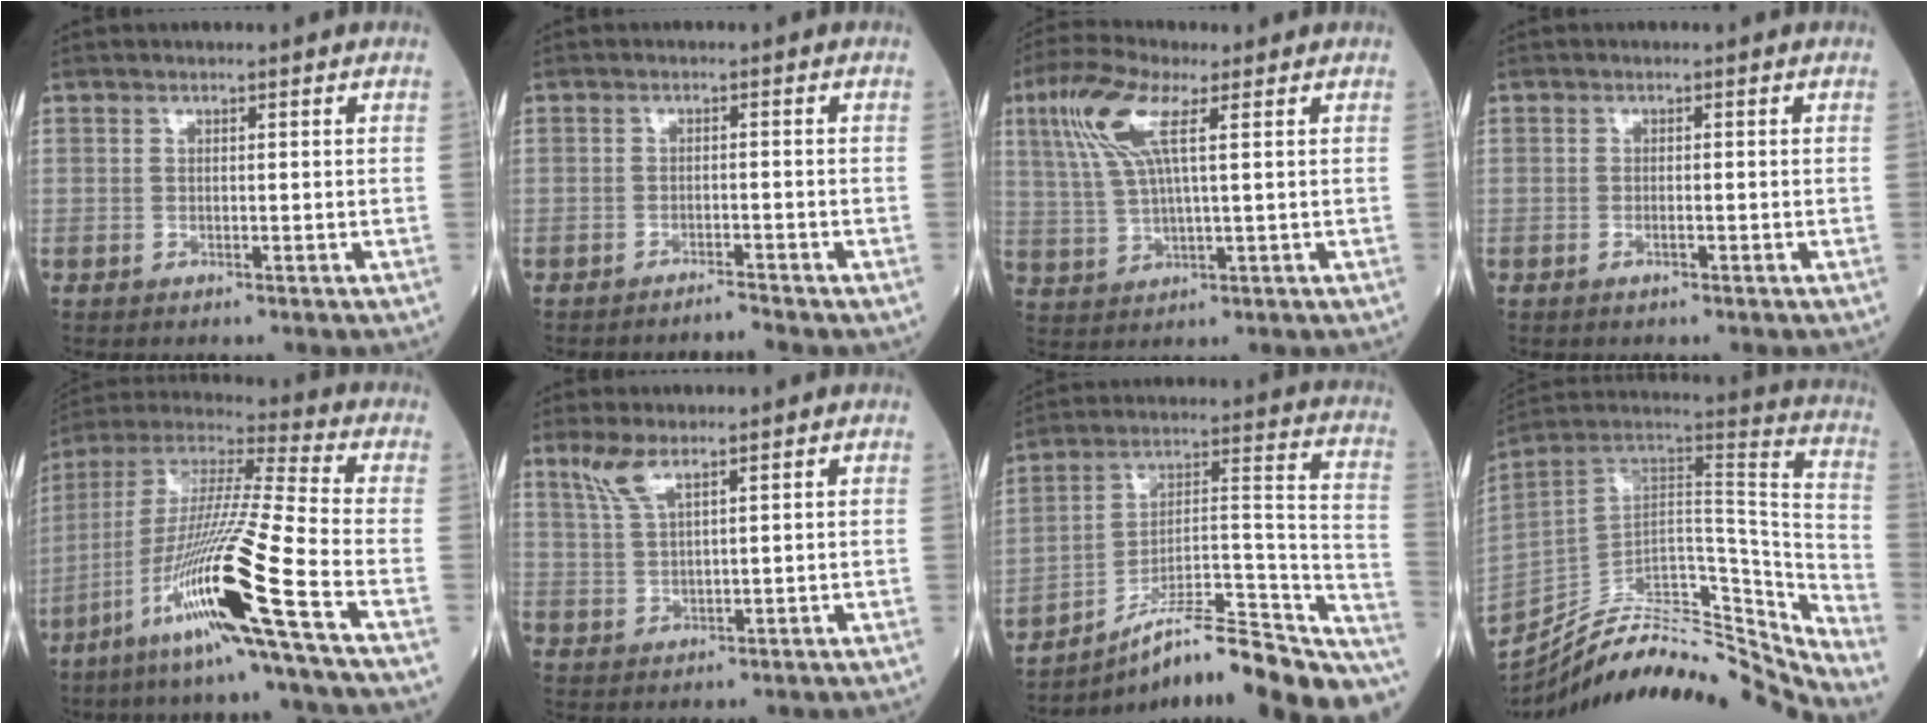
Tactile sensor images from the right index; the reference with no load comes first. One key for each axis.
{"total": 1.8, "fx": -1.7, "fy": -0.5, "fz": 0.1, "tx": 0.002, "ty": -0.004, "tz": -0.025}
{"total": 9.0, "fx": 3.6, "fy": 1.9, "fz": 8.0, "tx": -0.184, "ty": 0.018, "tz": 0.072}
{"total": 0.9, "fx": -0.5, "fy": 0.2, "fz": 0.7, "tx": -0.017, "ty": -0.001, "tz": -0.008}
{"total": 19.5, "fx": -8.8, "fy": -1.5, "fz": 17.3, "tx": -0.364, "ty": -0.035, "tz": -0.176}
{"total": 4.0, "fx": 2.8, "fy": 0.5, "fz": 2.8, "tx": -0.071, "ty": 0.006, "tz": 0.065}
{"total": 24.4, "fx": -18.8, "fy": 4.2, "fz": 14.9, "tx": -0.138, "ty": 0.040, "tz": -0.280}
{"total": 27.3, "fx": -24.7, "fy": 4.6, "fz": 10.8, "tx": -0.147, "ty": 0.030, "tz": -0.371}